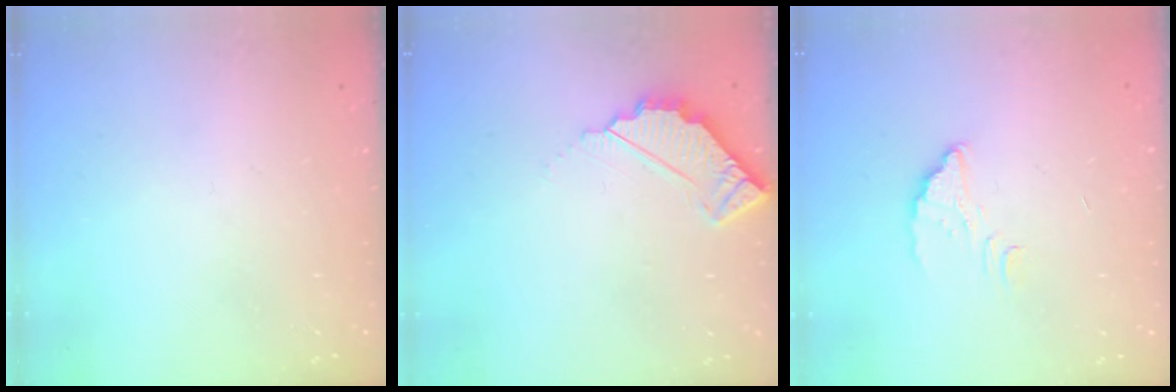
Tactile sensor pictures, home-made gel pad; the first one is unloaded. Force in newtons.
{"total": 3.9, "press": 3.9, "slide": 0.3}
{"total": 2.4, "press": 2.4, "slide": 0.2}